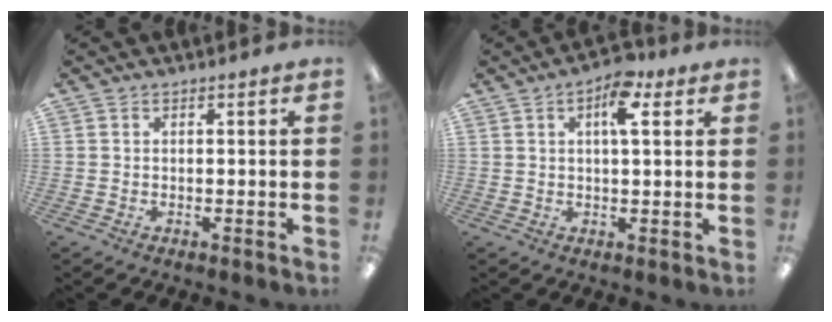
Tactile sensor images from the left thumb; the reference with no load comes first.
{"total": 8.1, "force": [3.8, 3.2, 6.4], "torque": [-0.093, -0.007, 0.058]}